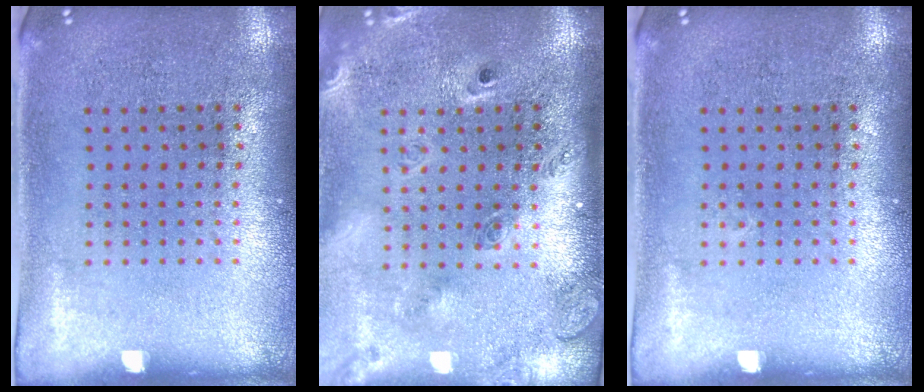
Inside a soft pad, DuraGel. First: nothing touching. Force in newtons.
{"total": 2.6, "press": 1.8, "slide": 1.8}
{"total": 0.0}